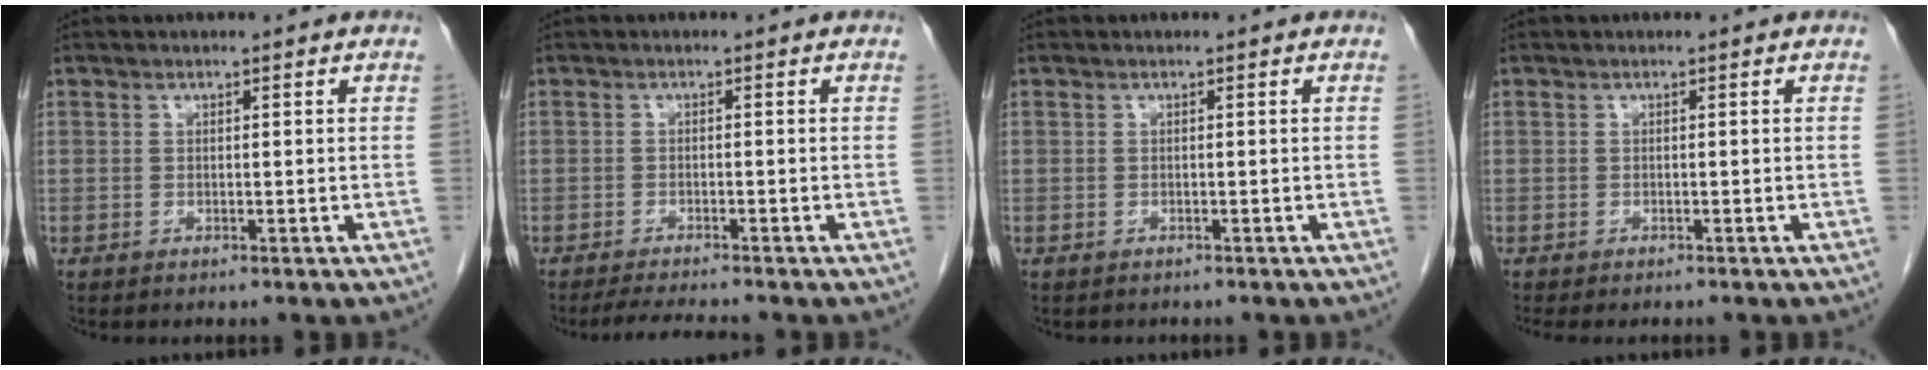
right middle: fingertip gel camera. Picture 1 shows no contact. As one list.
[{"total": 3.7, "force": [-3.3, -0.5, 1.5], "torque": [-0.030, -0.018, -0.056]}, {"total": 0.6, "force": [-0.5, 0.4, 0.0], "torque": [-0.010, 0.001, -0.007]}, {"total": 3.1, "force": [-2.7, 0.7, 1.3], "torque": [-0.016, -0.006, -0.033]}]